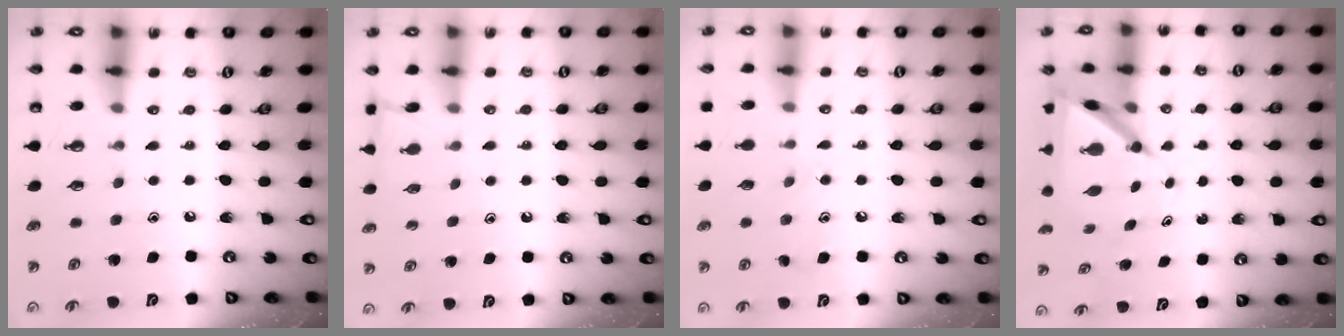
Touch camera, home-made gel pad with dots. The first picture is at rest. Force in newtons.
{"total": 5.7, "press": 5.7, "slide": 0.5}
{"total": 7.6, "press": 7.6, "slide": 0.5}
{"total": 7.1, "press": 7.1, "slide": 0.6}